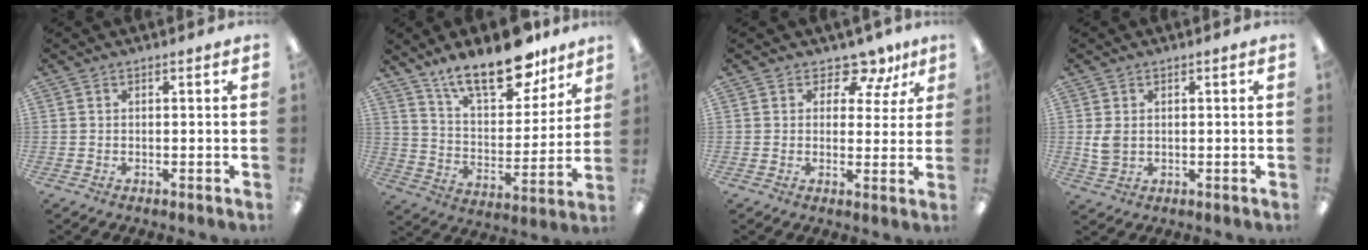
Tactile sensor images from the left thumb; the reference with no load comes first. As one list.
[{"total": 19.1, "force": [14.2, 7.7, 10.2], "torque": [-0.163, -0.084, 0.244]}, {"total": 7.6, "force": [5.3, 4.4, 3.3], "torque": [-0.040, -0.035, 0.093]}, {"total": 3.6, "force": [0.5, 2.5, 2.5], "torque": [-0.047, 0.000, 0.006]}]